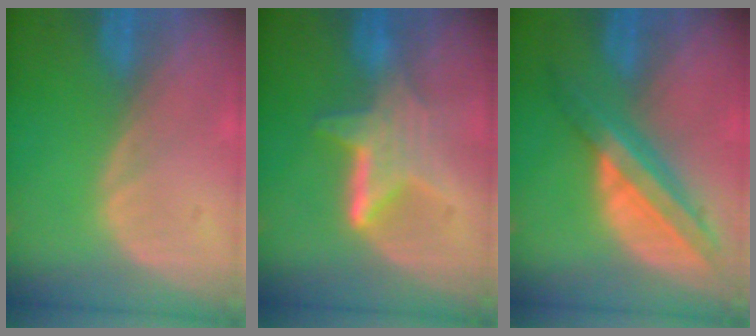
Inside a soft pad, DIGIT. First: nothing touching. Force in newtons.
{"total": 6.5, "press": 5.9, "slide": 2.8}
{"total": 8.1, "press": 6.8, "slide": 4.3}